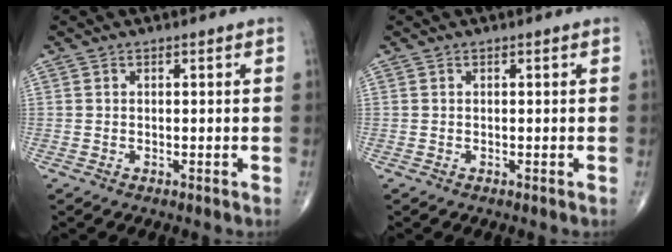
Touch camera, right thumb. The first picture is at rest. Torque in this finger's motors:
{"motor_torque": [-0.13, 0.14, -0.18, -0.08, 0.00]}